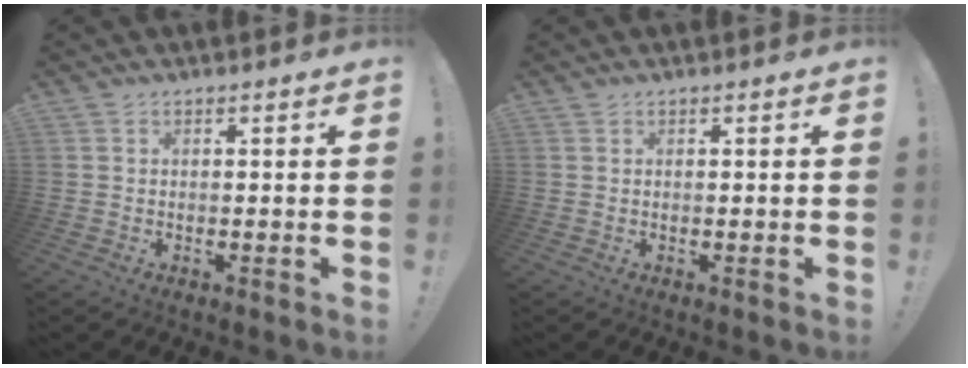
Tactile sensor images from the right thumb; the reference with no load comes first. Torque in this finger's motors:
{"motor_torque": [-0.13, 0.03, -0.09, 0.25, 0.00]}